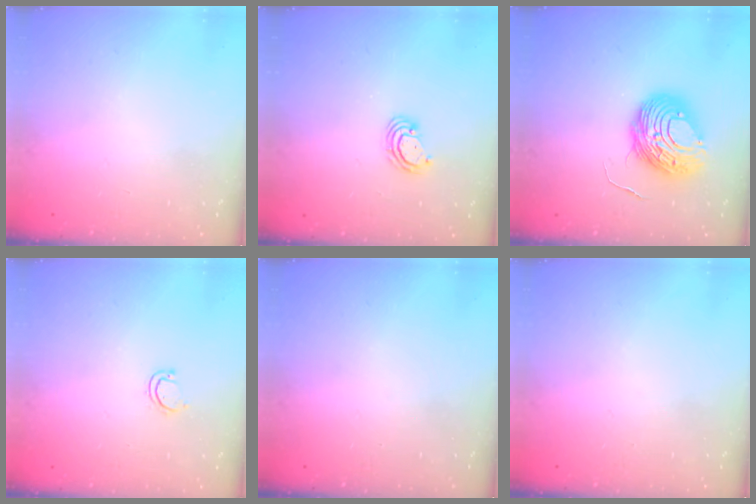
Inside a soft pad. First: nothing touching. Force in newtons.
{"total": 3.2, "press": 3.2, "slide": 0.3}
{"total": 10.7, "press": 10.6, "slide": 1.2}
{"total": 4.6, "press": 4.4, "slide": 1.2}
{"total": 0.0}
{"total": 0.0}